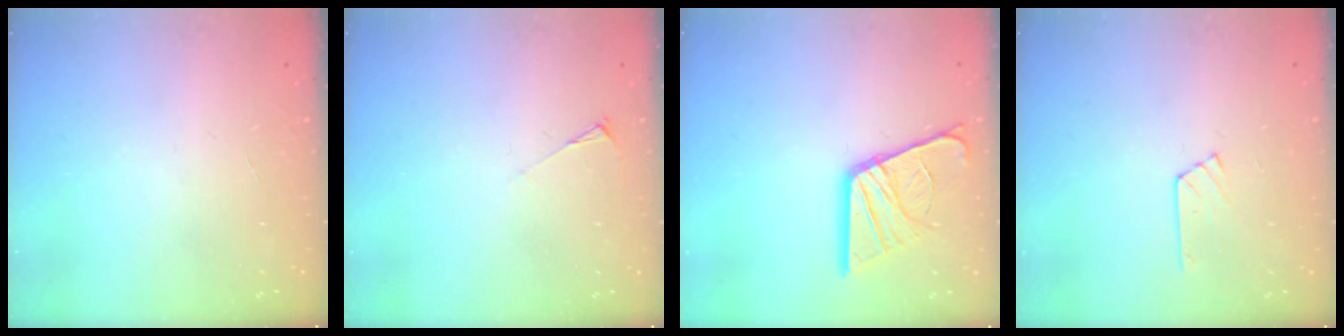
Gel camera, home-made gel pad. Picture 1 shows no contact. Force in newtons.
{"total": 3.6, "press": 3.5, "slide": 0.5}
{"total": 16.2, "press": 16.1, "slide": 1.8}
{"total": 5.7, "press": 5.7, "slide": 0.6}